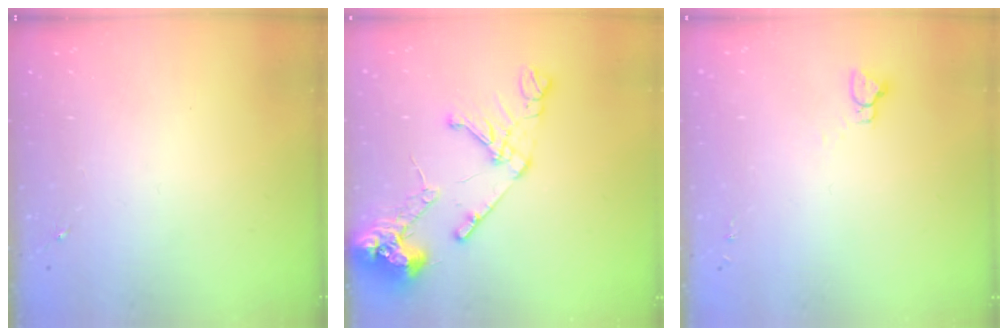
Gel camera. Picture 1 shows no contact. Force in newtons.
{"total": 14.1, "press": 14.0, "slide": 1.9}
{"total": 2.9, "press": 2.9, "slide": 0.2}